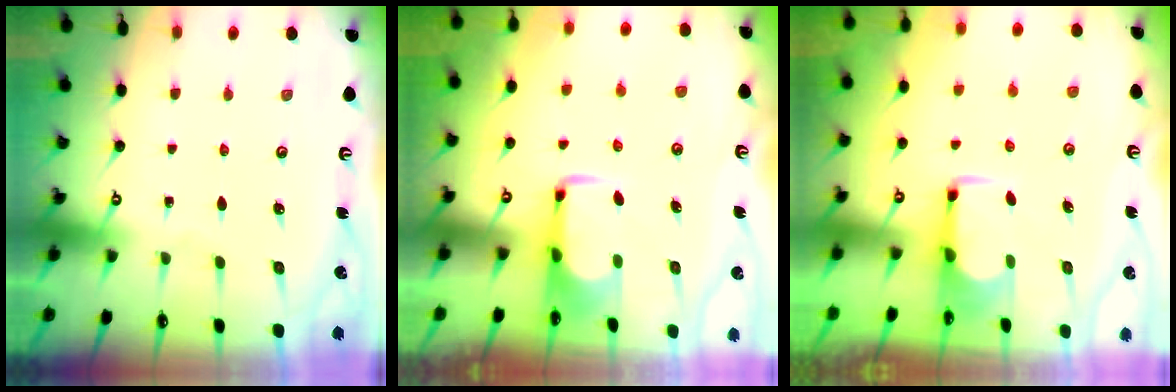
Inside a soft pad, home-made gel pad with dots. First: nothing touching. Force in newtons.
{"total": 1.9, "press": 1.8, "slide": 0.5}
{"total": 1.7, "press": 1.5, "slide": 0.8}